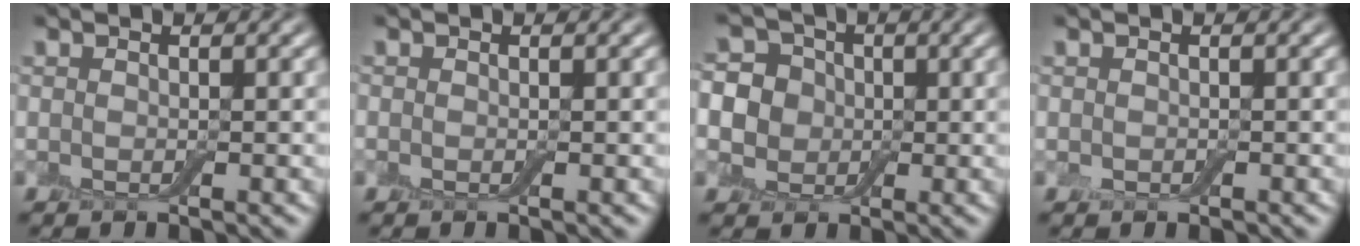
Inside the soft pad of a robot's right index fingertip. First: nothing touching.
{"total": 0.0}
{"total": 6.5, "force": [0.5, 6.0, 2.7], "torque": [-0.042, 0.031, -0.016]}
{"total": 0.5, "force": [-0.2, 0.4, 0.2], "torque": [-0.003, -0.003, -0.004]}